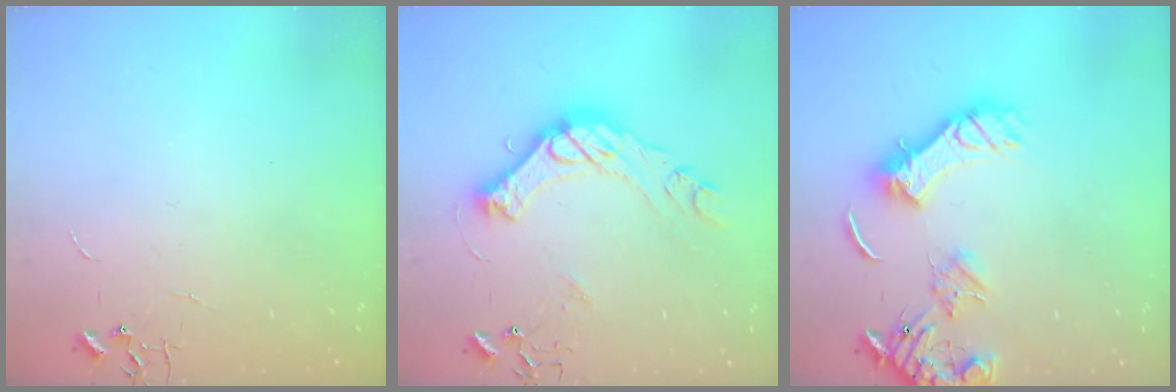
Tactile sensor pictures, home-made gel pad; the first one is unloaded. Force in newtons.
{"total": 17.7, "press": 17.6, "slide": 1.6}
{"total": 15.8, "press": 15.6, "slide": 2.2}